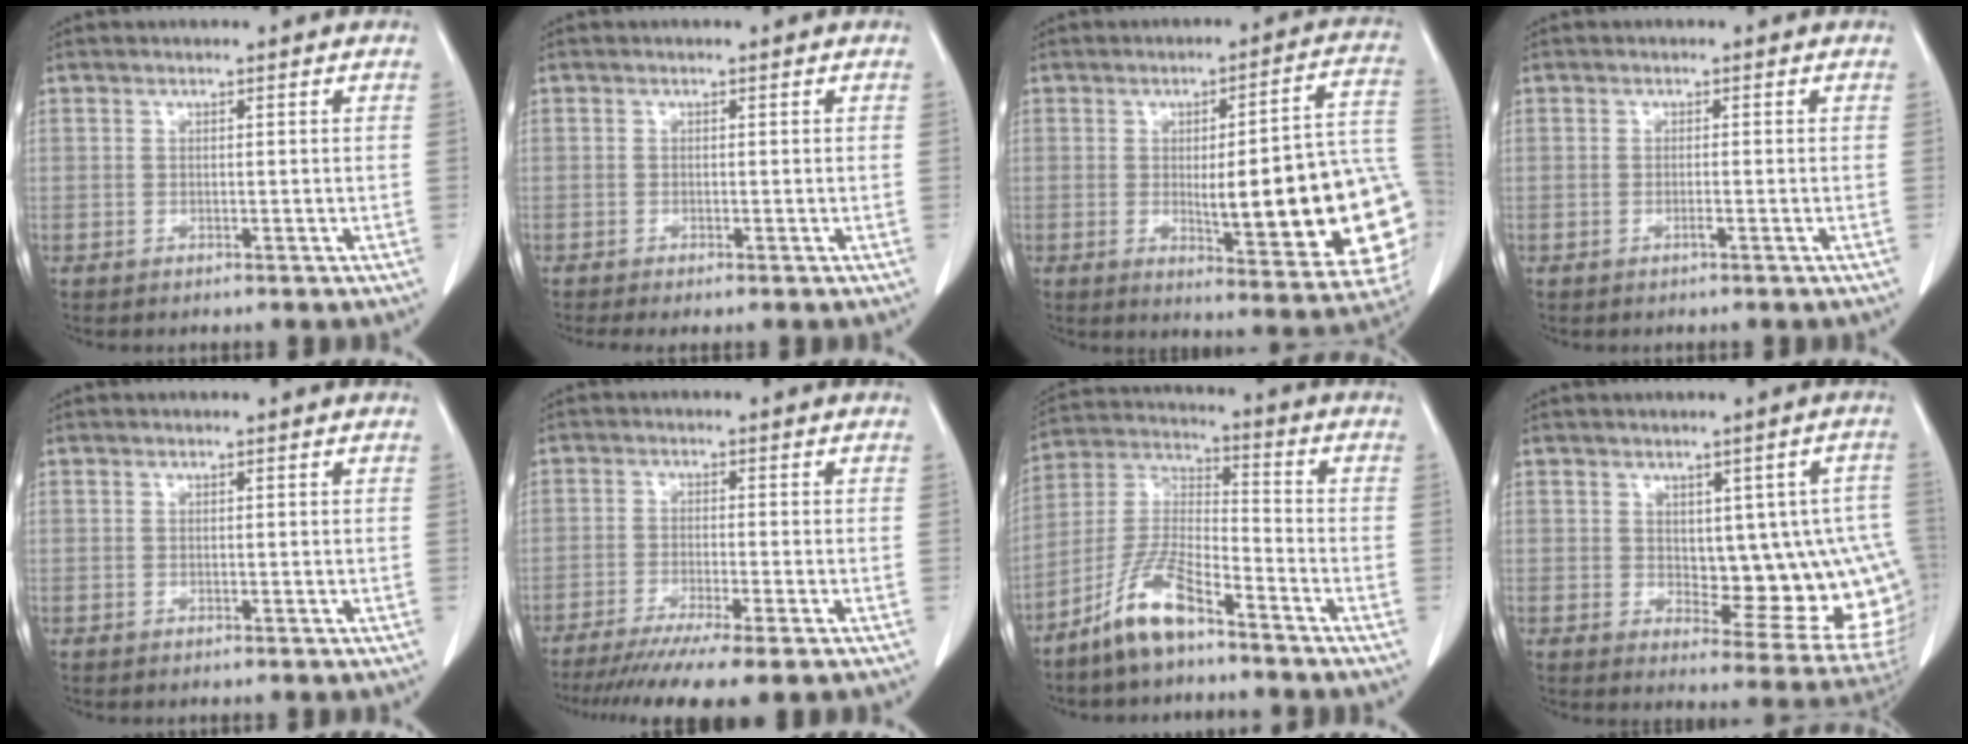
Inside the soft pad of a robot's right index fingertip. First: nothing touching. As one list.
[{"total": 1.5, "force": [-1.2, 0.1, 0.9], "torque": [-0.016, -0.005, -0.019]}, {"total": 21.9, "force": [-3.0, 4.1, 21.3], "torque": [-0.186, 0.017, -0.022]}, {"total": 0.8, "force": [-0.4, -0.1, 0.7], "torque": [-0.014, 0.000, -0.007]}, {"total": 0.0}, {"total": 11.1, "force": [-8.6, -0.2, 7.0], "torque": [-0.098, -0.026, -0.132]}, {"total": 10.1, "force": [-7.3, 2.2, 6.6], "torque": [-0.148, -0.004, -0.145]}, {"total": 13.7, "force": [0.1, 5.3, 12.6], "torque": [-0.119, 0.011, 0.018]}]